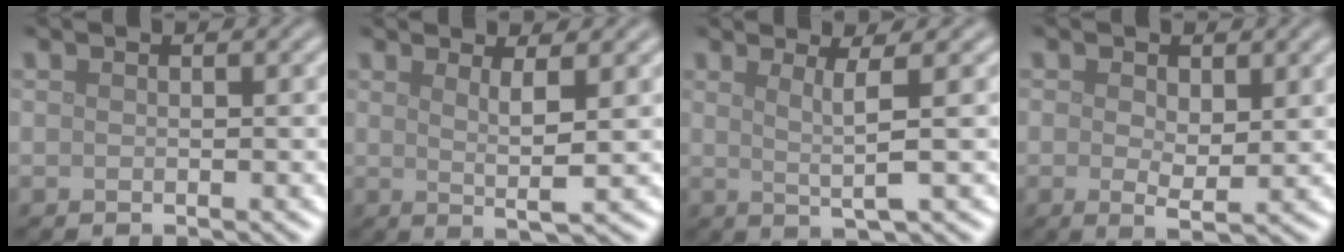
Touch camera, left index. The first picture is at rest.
{"total": 2.8, "force": [0.9, 0.4, 2.7], "torque": [-0.049, -0.008, 0.015]}
{"total": 2.9, "force": [0.7, 0.3, 2.8], "torque": [-0.053, -0.004, 0.015]}
{"total": 2.5, "force": [0.5, 1.2, 2.0], "torque": [-0.037, -0.005, 0.010]}